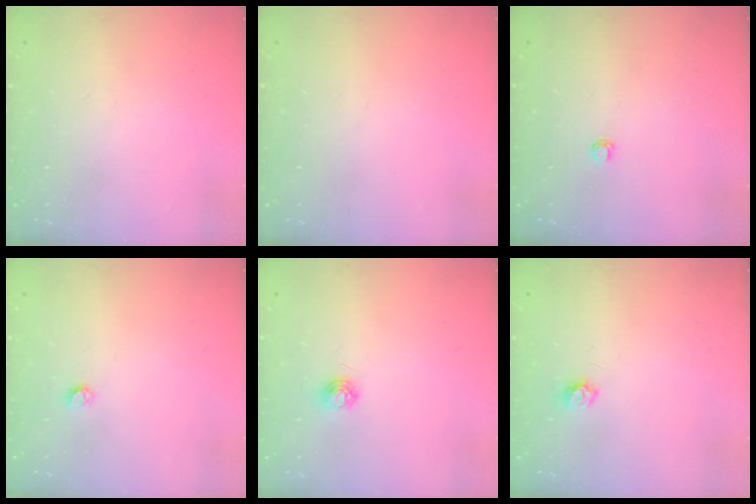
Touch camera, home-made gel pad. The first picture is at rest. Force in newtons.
{"total": 0.0}
{"total": 2.8, "press": 2.8, "slide": 0.3}
{"total": 3.2, "press": 3.2, "slide": 0.3}
{"total": 4.7, "press": 4.7, "slide": 0.5}
{"total": 4.6, "press": 4.6, "slide": 0.5}